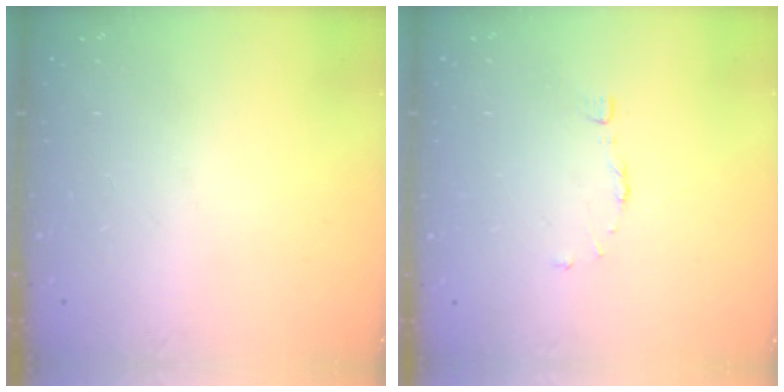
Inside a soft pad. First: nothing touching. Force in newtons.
{"total": 4.0, "press": 3.9, "slide": 0.4}